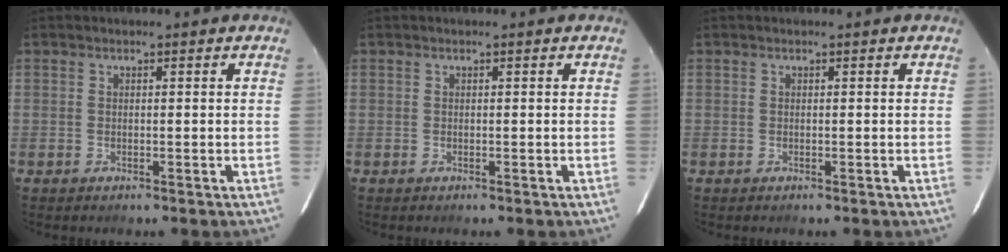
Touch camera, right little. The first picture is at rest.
{"total": 0.0}
{"total": 0.0}